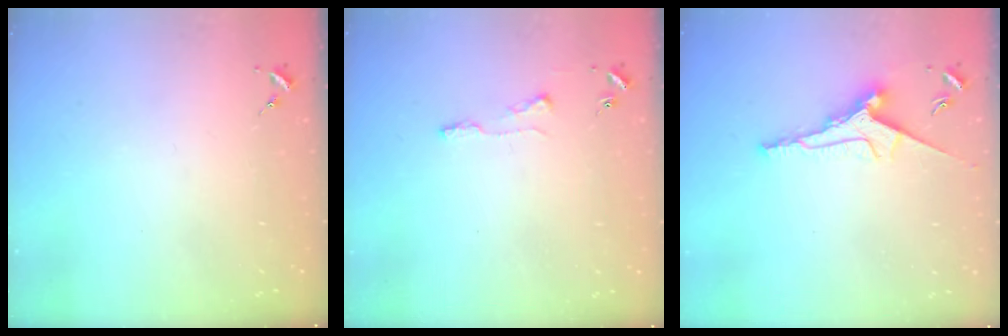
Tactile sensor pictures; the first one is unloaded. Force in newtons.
{"total": 4.3, "press": 4.3, "slide": 0.5}
{"total": 9.5, "press": 9.5, "slide": 0.6}